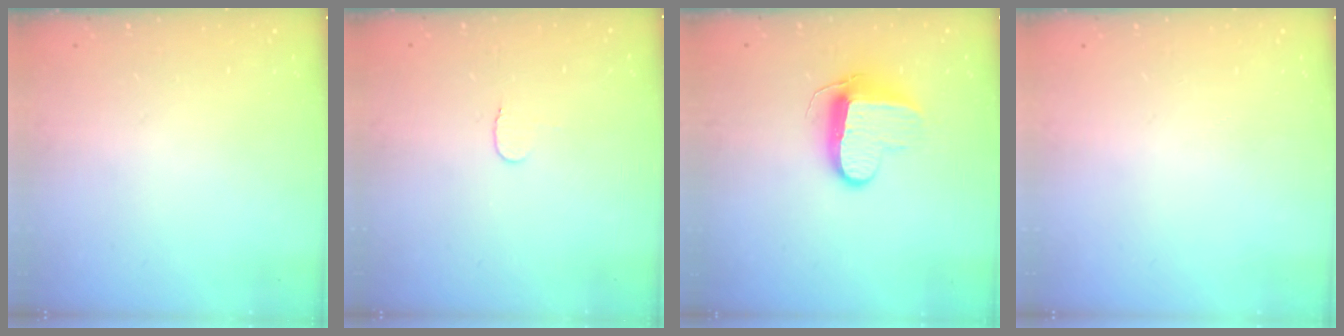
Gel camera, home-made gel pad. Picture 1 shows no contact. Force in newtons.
{"total": 3.5, "press": 3.5, "slide": 0.4}
{"total": 10.0, "press": 10.0, "slide": 0.2}
{"total": 0.0}